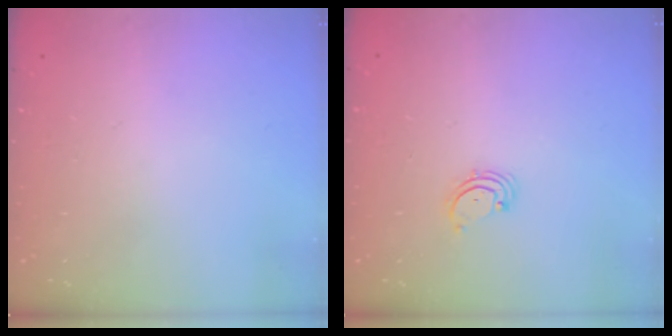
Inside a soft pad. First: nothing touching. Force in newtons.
{"total": 1.7, "press": 1.6, "slide": 0.2}